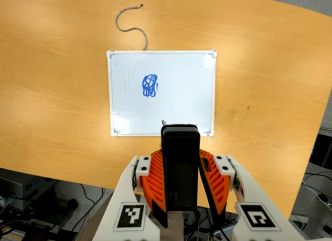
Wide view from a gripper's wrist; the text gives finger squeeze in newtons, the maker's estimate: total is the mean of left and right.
{"total": 5.9, "left": 4.8, "right": 7.1}